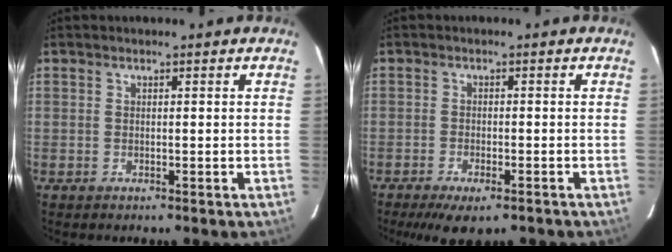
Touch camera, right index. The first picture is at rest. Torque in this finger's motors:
{"motor_torque": [1.10, -1.04, 0.35, 0.11]}